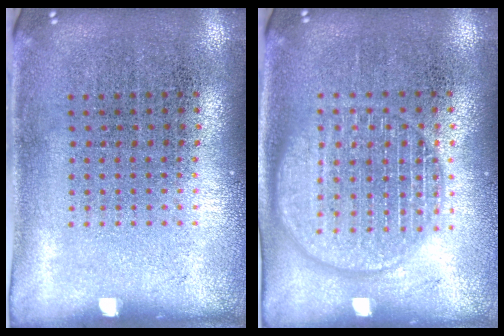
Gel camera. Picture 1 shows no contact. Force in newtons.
{"total": 2.1, "press": 2.1, "slide": 0.3}